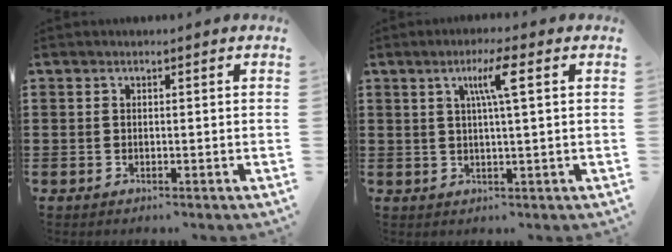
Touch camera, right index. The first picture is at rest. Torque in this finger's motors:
{"motor_torque": [0.76, -0.13, 0.20, 0.13]}